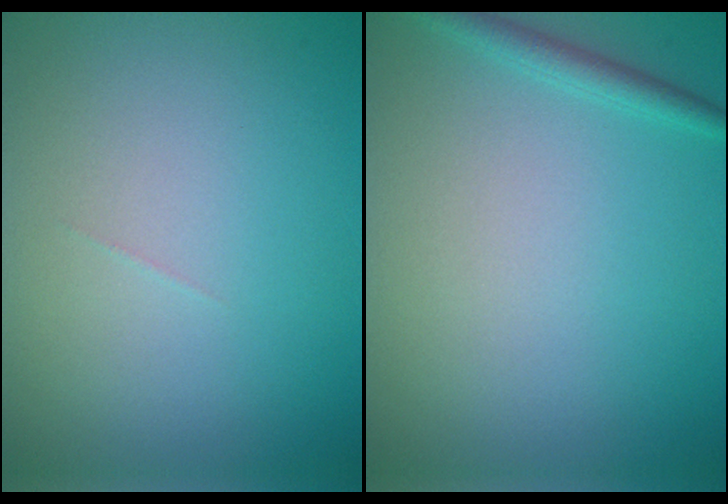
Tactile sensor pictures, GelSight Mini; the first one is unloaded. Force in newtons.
{"total": 1.5, "press": 1.4, "slide": 0.1}